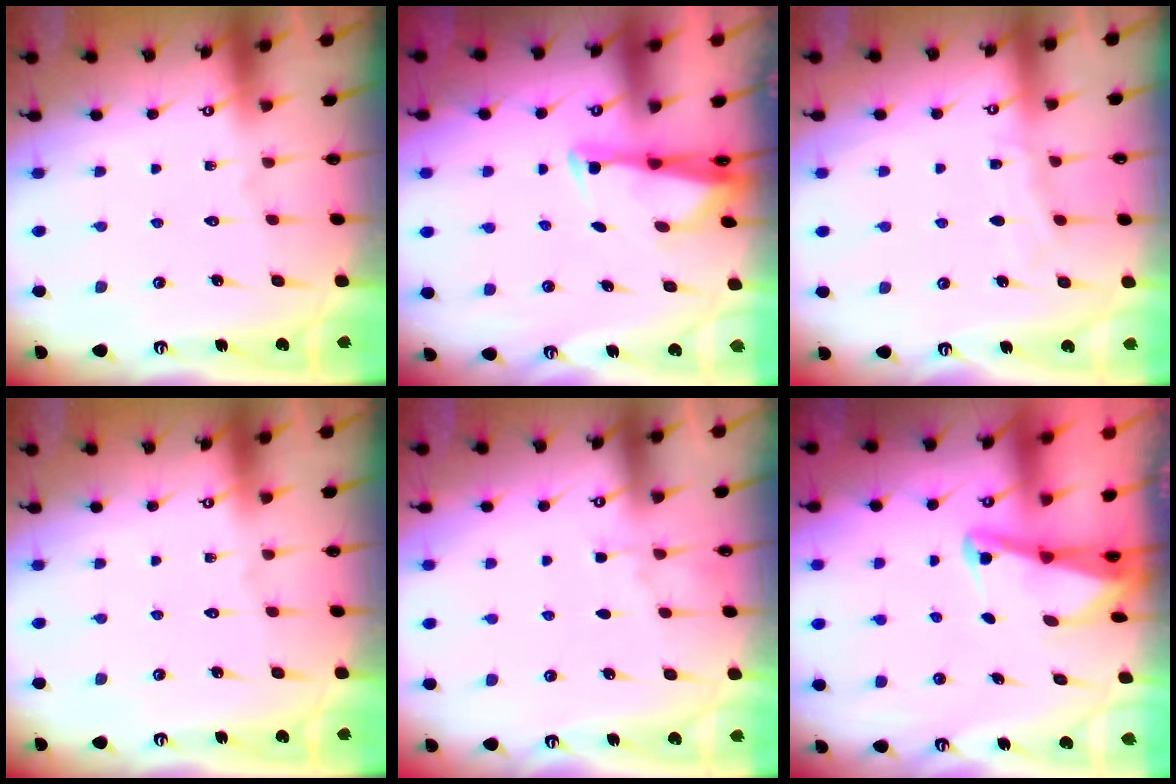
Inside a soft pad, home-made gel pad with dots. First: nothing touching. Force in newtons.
{"total": 2.7, "press": 2.6, "slide": 0.8}
{"total": 5.2, "press": 5.1, "slide": 1.0}
{"total": 0.0}
{"total": 2.7, "press": 2.7, "slide": 0.4}
{"total": 2.6, "press": 2.5, "slide": 0.6}